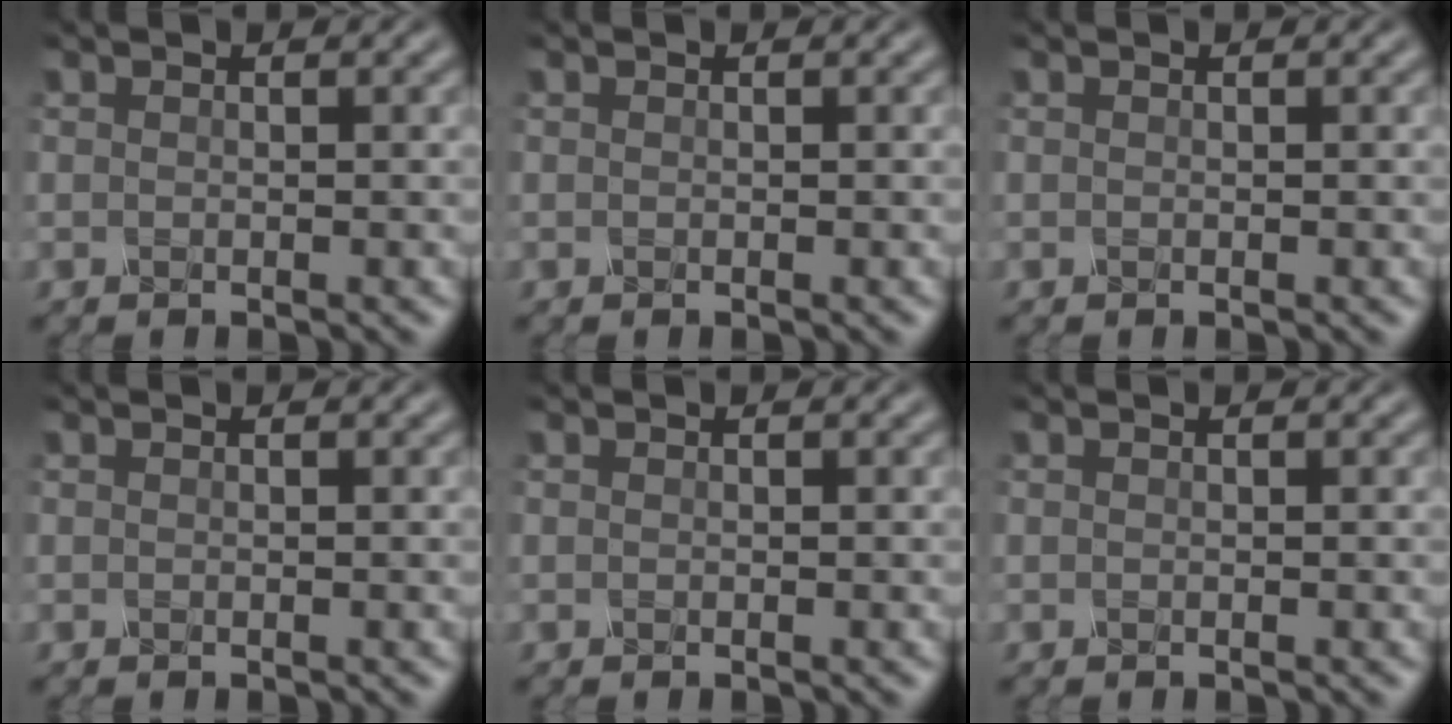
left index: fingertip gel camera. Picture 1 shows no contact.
{"total": 0.0}
{"total": 0.0}
{"total": 0.0}
{"total": 0.0}
{"total": 0.0}